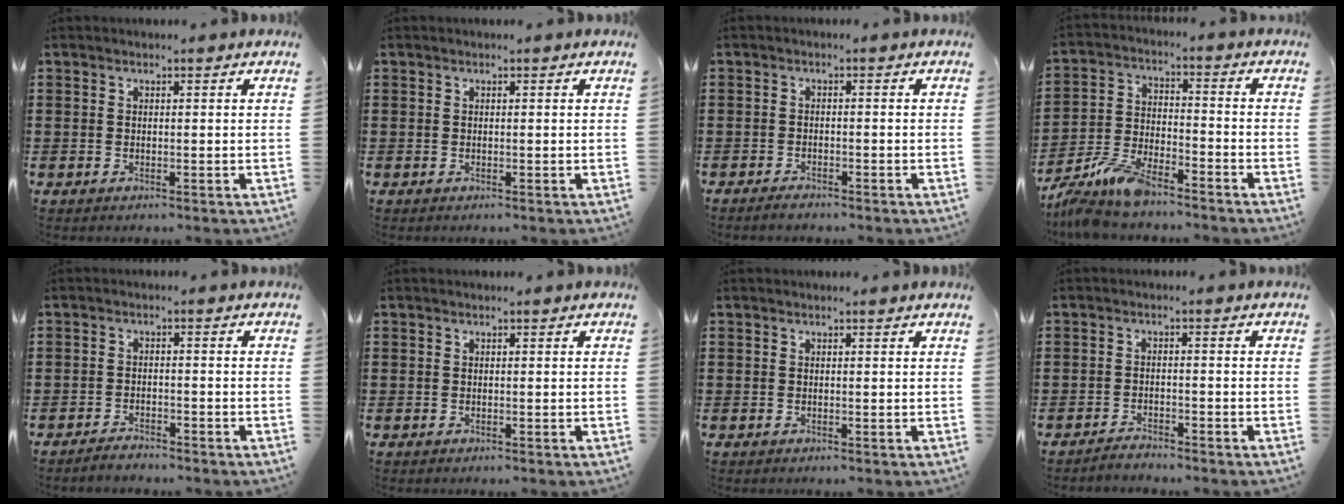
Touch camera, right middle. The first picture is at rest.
{"total": 0.0}
{"total": 1.4, "force": [-1.3, 0.2, 0.5], "torque": [-0.013, -0.004, -0.023]}
{"total": 7.9, "force": [-6.9, 1.8, 3.5], "torque": [-0.082, 0.006, -0.136]}
{"total": 2.0, "force": [-1.9, 0.2, 0.4], "torque": [-0.013, 0.000, -0.038]}
{"total": 0.0}
{"total": 0.0}
{"total": 2.0, "force": [-1.9, 0.1, 0.2], "torque": [-0.011, 0.000, -0.039]}